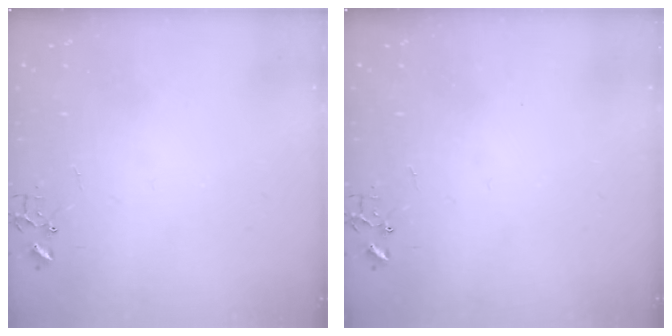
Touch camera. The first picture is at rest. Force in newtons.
{"total": 0.0}